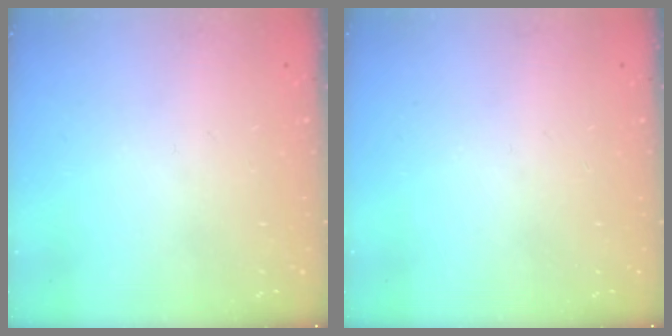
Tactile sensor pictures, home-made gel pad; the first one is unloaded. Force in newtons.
{"total": 0.0}